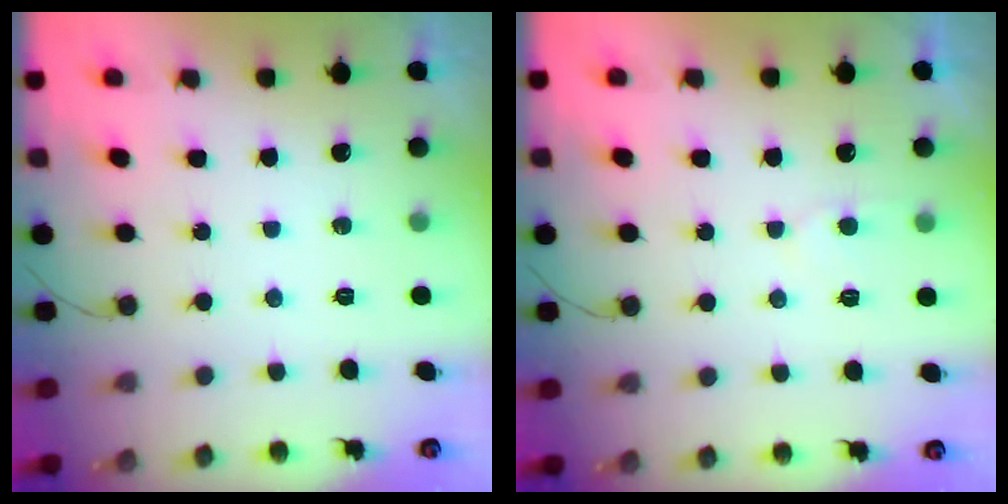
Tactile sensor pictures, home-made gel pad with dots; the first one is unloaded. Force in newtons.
{"total": 4.7, "press": 4.7, "slide": 0.4}